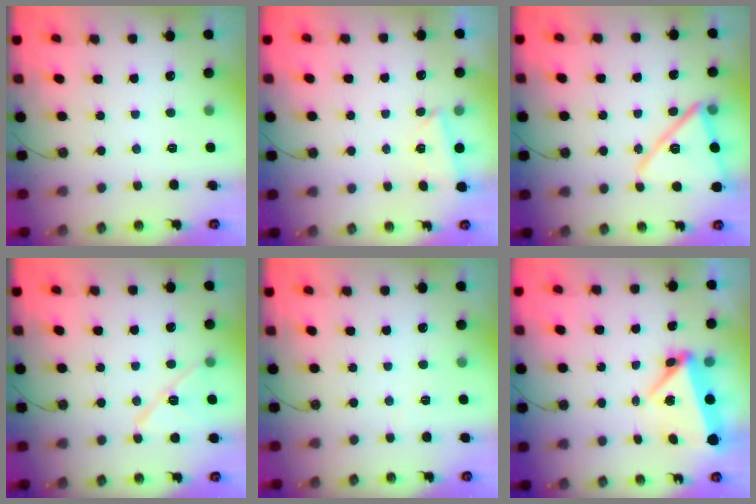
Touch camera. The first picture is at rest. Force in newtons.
{"total": 2.0, "press": 1.9, "slide": 0.7}
{"total": 15.1, "press": 15.0, "slide": 1.6}
{"total": 11.6, "press": 11.5, "slide": 1.3}
{"total": 2.9, "press": 1.9, "slide": 2.2}
{"total": 5.6, "press": 5.5, "slide": 1.3}